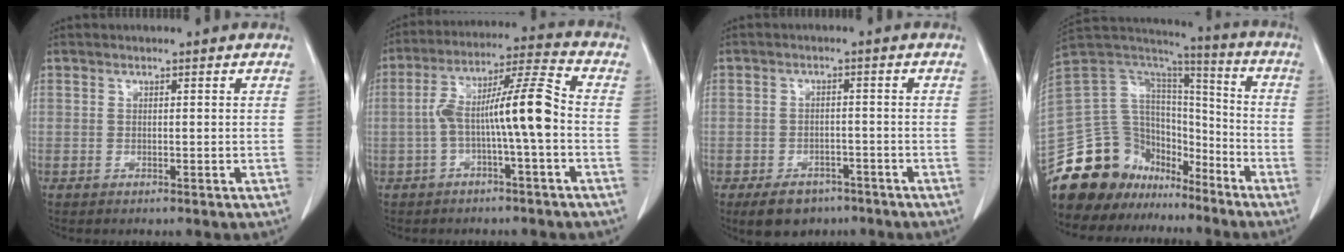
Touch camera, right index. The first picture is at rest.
{"total": 11.1, "force": [-1.7, 0.4, 10.9], "torque": [-0.197, 0.034, -0.033]}
{"total": 6.2, "force": [-4.4, 3.7, 2.2], "torque": [-0.034, 0.002, -0.061]}
{"total": 20.8, "force": [-15.9, 11.9, 6.1], "torque": [-0.129, 0.076, -0.263]}